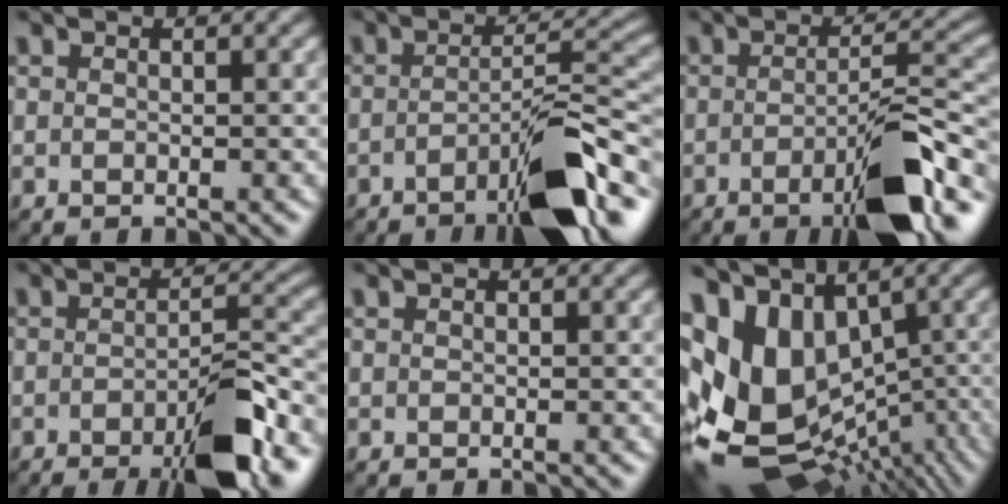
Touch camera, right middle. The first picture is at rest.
{"total": 8.4, "force": [-4.7, 1.5, 6.8], "torque": [-0.095, 0.021, -0.074]}
{"total": 7.7, "force": [-3.8, 1.3, 6.6], "torque": [-0.096, 0.019, -0.058]}
{"total": 6.5, "force": [-3.3, 1.2, 5.5], "torque": [-0.080, 0.012, -0.049]}
{"total": 0.0}
{"total": 12.6, "force": [0.0, 8.8, 9.0], "torque": [-0.186, -0.009, 0.047]}